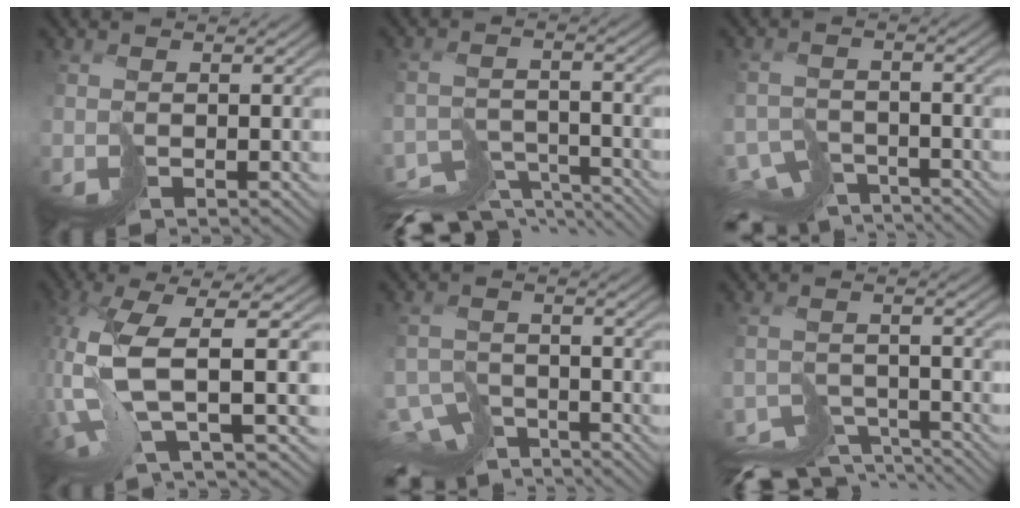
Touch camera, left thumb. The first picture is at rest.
{"total": 9.6, "force": [-9.0, 2.3, 2.5], "torque": [-0.030, -0.013, -0.136]}
{"total": 8.4, "force": [-7.3, 3.5, 2.2], "torque": [-0.026, -0.012, -0.116]}
{"total": 8.1, "force": [0.0, 1.6, 8.0], "torque": [-0.177, -0.003, -0.013]}
{"total": 10.0, "force": [-8.7, 4.0, 3.0], "torque": [-0.044, -0.013, -0.139]}
{"total": 8.3, "force": [-7.8, 2.2, 2.2], "torque": [-0.022, -0.013, -0.118]}